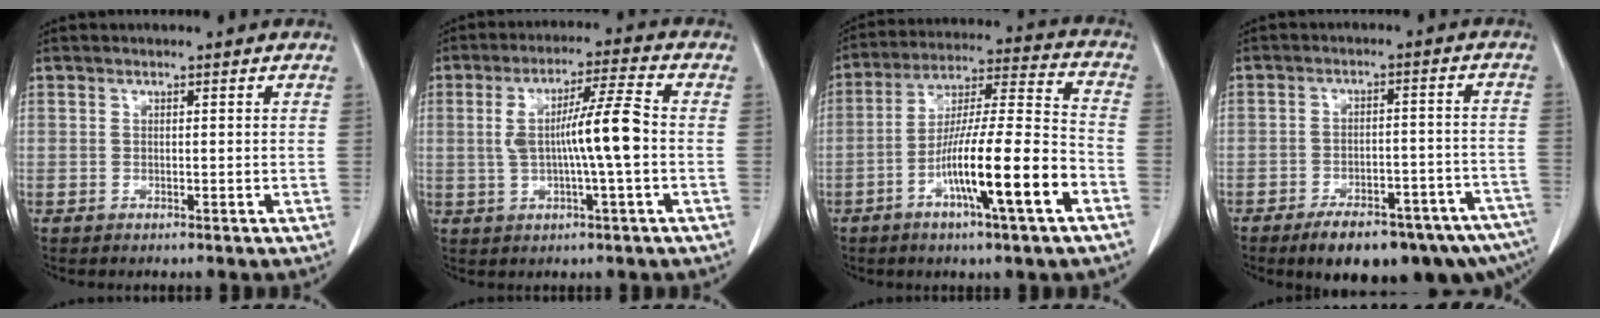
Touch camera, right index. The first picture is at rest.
{"total": 9.4, "force": [-0.3, 0.0, 9.4], "torque": [-0.171, 0.014, -0.007]}
{"total": 16.2, "force": [-6.7, 0.5, 14.8], "torque": [-0.260, -0.004, -0.115]}
{"total": 17.8, "force": [-13.7, 4.6, 10.3], "torque": [-0.079, 0.021, -0.177]}